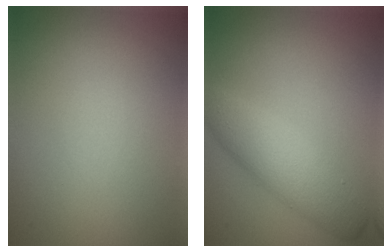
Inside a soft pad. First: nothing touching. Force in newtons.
{"total": 4.6, "press": 4.6, "slide": 0.1}